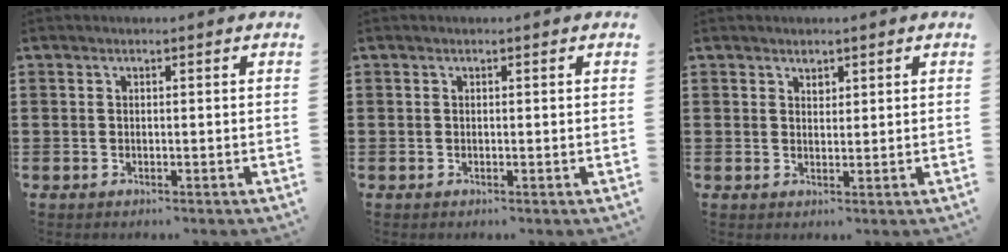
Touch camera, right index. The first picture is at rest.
{"total": 0.0}
{"total": 1.3, "force": [1.0, 0.8, 0.4], "torque": [-0.001, -0.002, 0.018]}